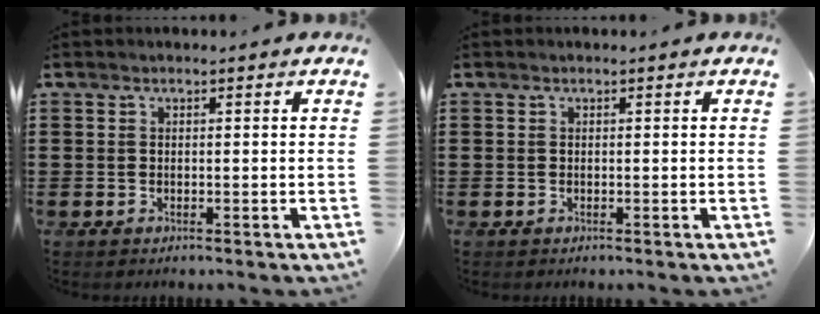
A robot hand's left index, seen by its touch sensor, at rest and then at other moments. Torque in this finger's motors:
{"motor_torque": [0.00, 0.00, 0.00, 0.00]}